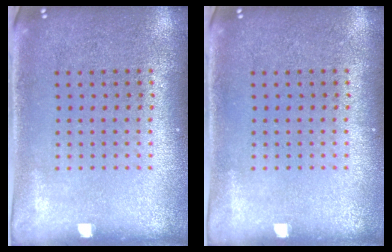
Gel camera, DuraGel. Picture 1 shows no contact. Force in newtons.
{"total": 0.0}